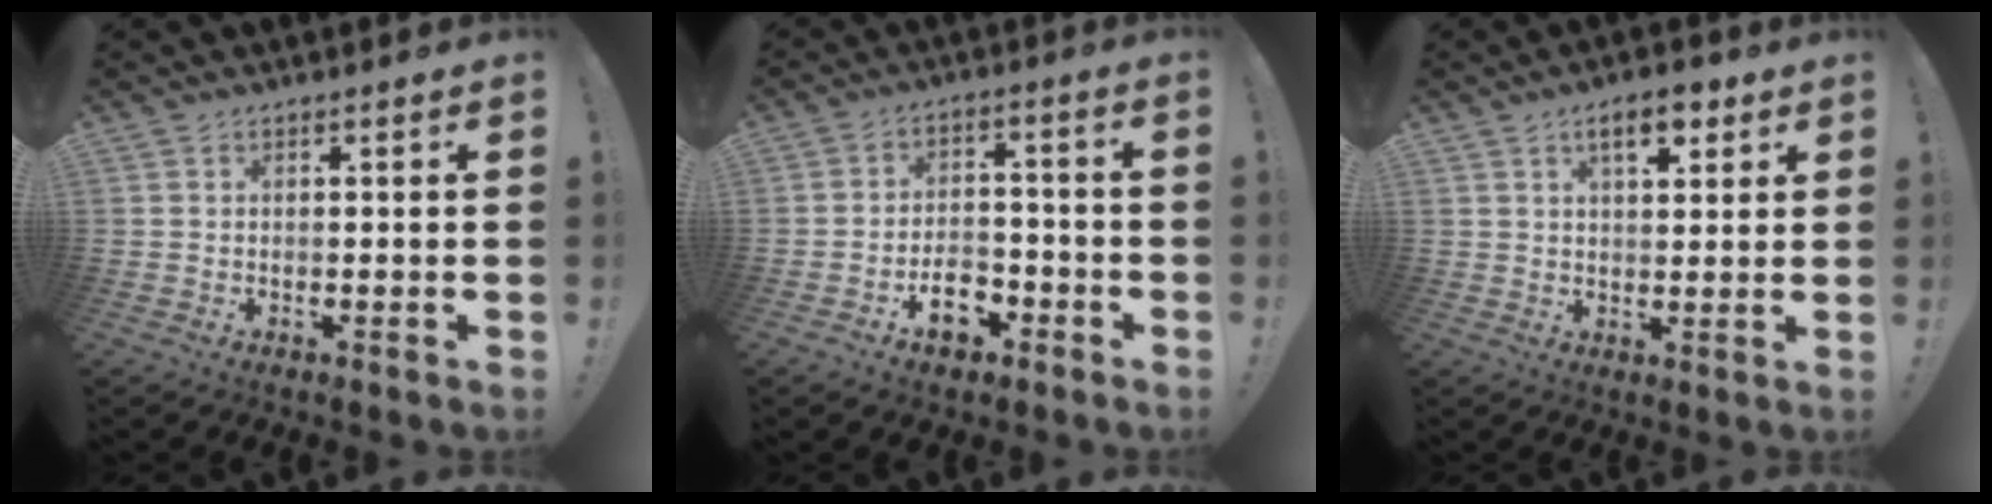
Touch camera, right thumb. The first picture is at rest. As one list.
[{"total": 8.5, "force": [-4.9, 5.2, 4.6], "torque": [-0.058, 0.041, -0.081]}, {"total": 7.3, "force": [3.9, 3.3, 5.2], "torque": [-0.075, -0.006, 0.066]}]